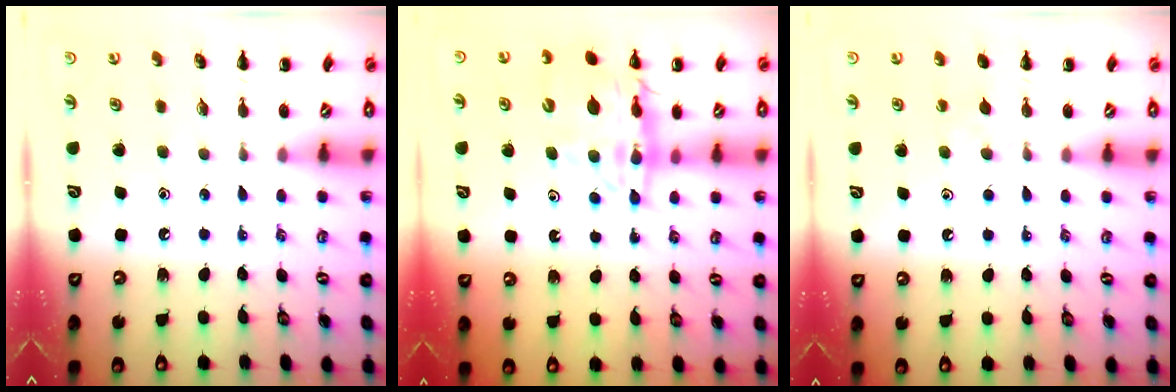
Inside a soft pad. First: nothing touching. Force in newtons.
{"total": 14.7, "press": 14.3, "slide": 3.3}
{"total": 4.8, "press": 4.5, "slide": 1.7}